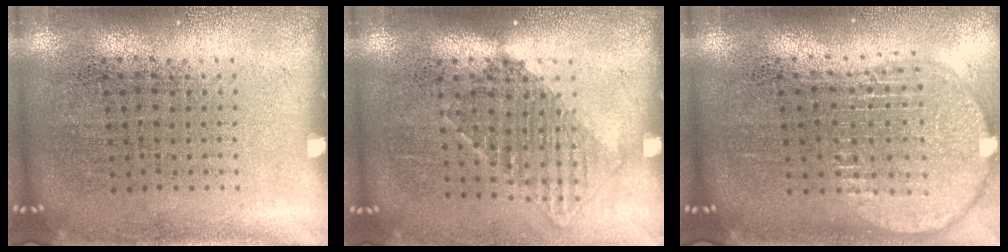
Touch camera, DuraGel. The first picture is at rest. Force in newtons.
{"total": 1.3, "press": 1.1, "slide": 0.7}
{"total": 2.0, "press": 1.7, "slide": 1.1}